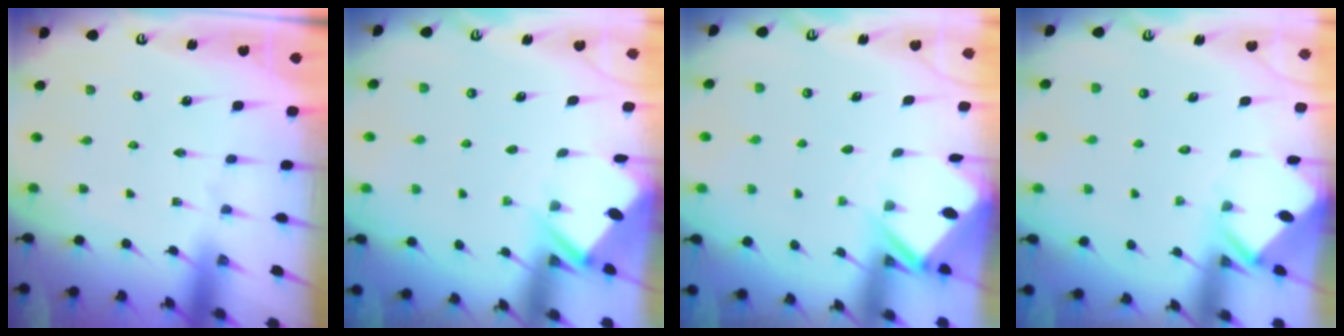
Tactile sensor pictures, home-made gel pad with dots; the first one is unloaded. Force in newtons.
{"total": 2.9, "press": 2.9, "slide": 0.4}
{"total": 3.0, "press": 2.9, "slide": 0.3}
{"total": 3.4, "press": 3.4, "slide": 0.2}